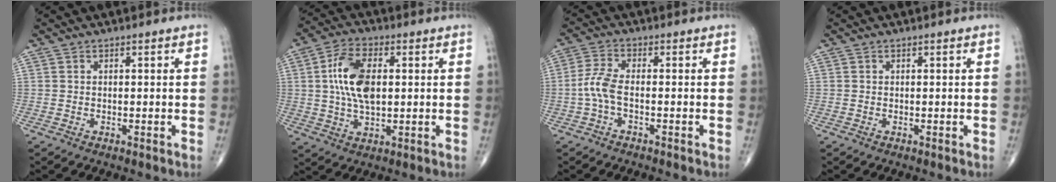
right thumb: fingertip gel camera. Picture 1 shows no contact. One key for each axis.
{"total": 11.2, "fx": 1.4, "fy": 5.9, "fz": 9.4, "tx": -0.176, "ty": 0.004, "tz": 0.026}
{"total": 4.6, "fx": -1.2, "fy": 1.6, "fz": 4.1, "tx": -0.104, "ty": 0.011, "tz": -0.032}
{"total": 0.0}